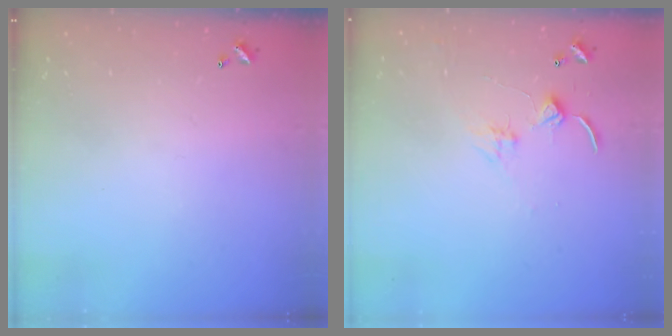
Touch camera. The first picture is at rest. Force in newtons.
{"total": 2.4, "press": 2.3, "slide": 0.4}